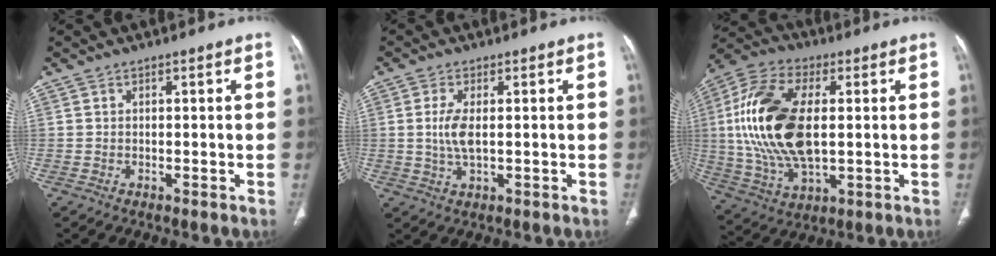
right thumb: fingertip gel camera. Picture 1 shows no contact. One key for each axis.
{"total": 4.7, "fx": 0.3, "fy": 1.9, "fz": 4.4, "tx": -0.104, "ty": -0.004, "tz": 0.007}
{"total": 21.4, "fx": 1.7, "fy": 11.2, "fz": 18.2, "tx": -0.380, "ty": 0.000, "tz": 0.033}